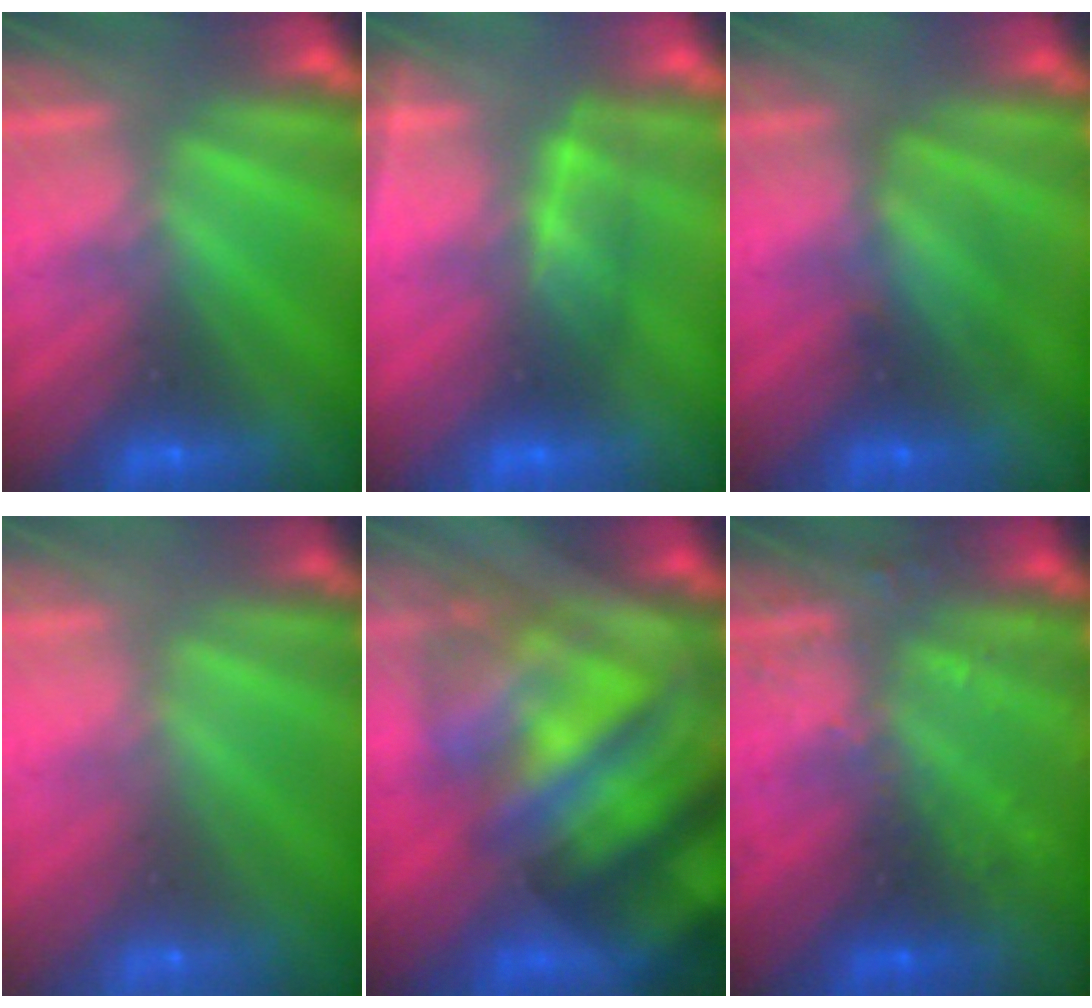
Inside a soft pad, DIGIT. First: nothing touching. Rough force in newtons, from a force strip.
{"total": 3.8}
{"total": 2.4}
{"total": 8.8}
{"total": 7.4}
{"total": 2.9}